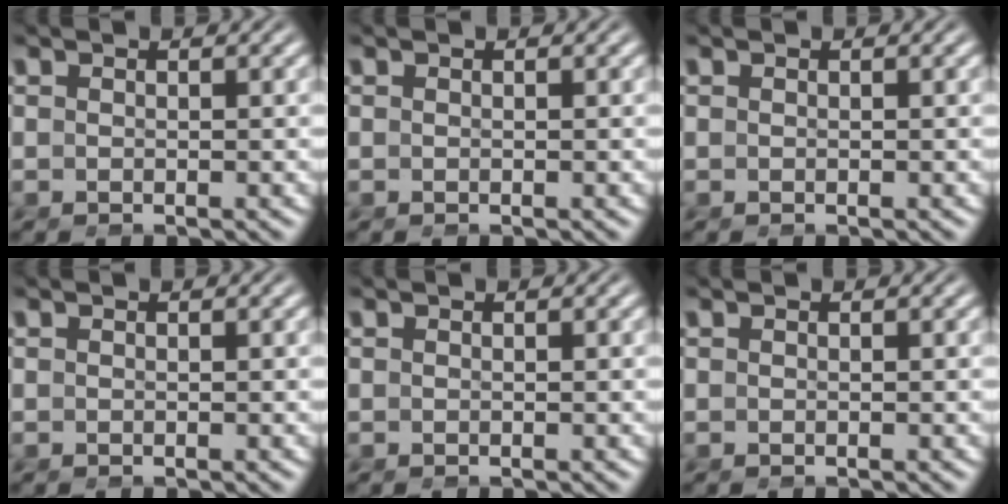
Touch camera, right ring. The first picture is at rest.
{"total": 0.0}
{"total": 0.0}
{"total": 0.0}
{"total": 0.0}
{"total": 0.0}